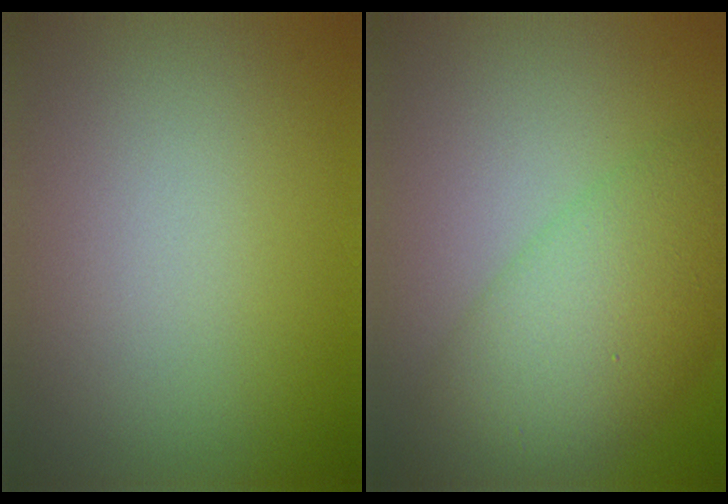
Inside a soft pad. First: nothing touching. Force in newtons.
{"total": 7.3, "press": 7.3, "slide": 0.1}